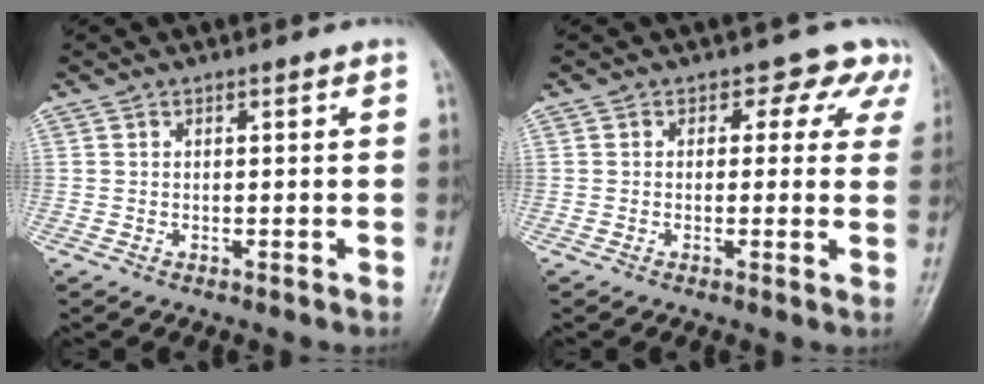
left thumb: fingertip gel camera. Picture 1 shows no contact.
{"total": 5.4, "force": [3.4, 4.0, 1.3], "torque": [0.026, -0.010, 0.013]}